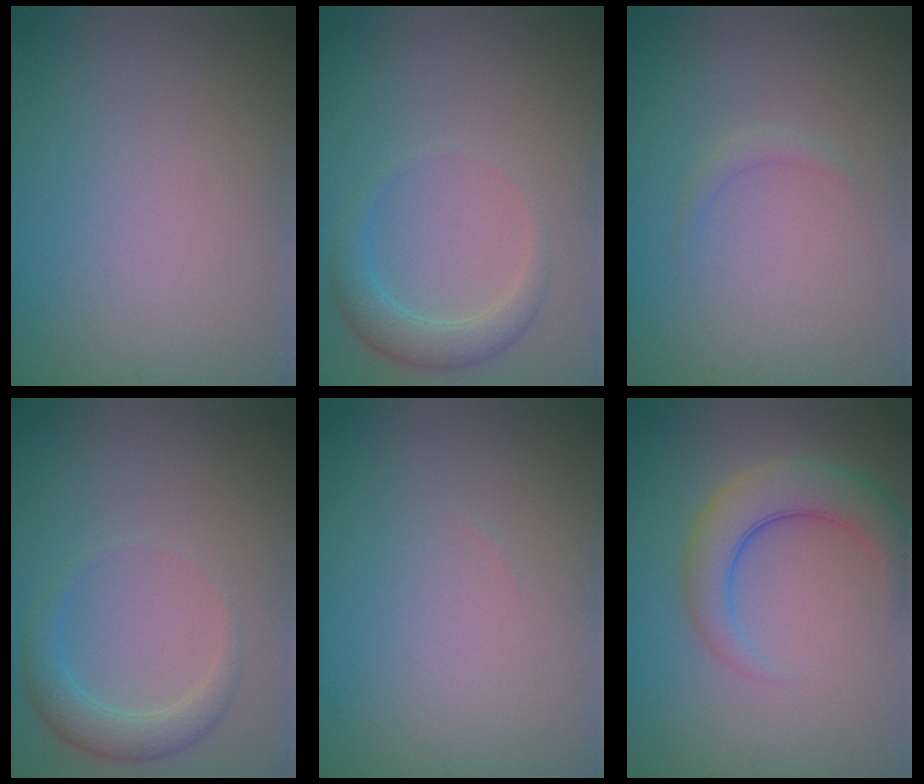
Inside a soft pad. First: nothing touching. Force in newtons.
{"total": 2.7, "press": 2.7, "slide": 0.1}
{"total": 0.8, "press": 0.8, "slide": 0.0}
{"total": 2.7, "press": 2.7, "slide": 0.1}
{"total": 0.0}
{"total": 4.8, "press": 4.8, "slide": 0.4}